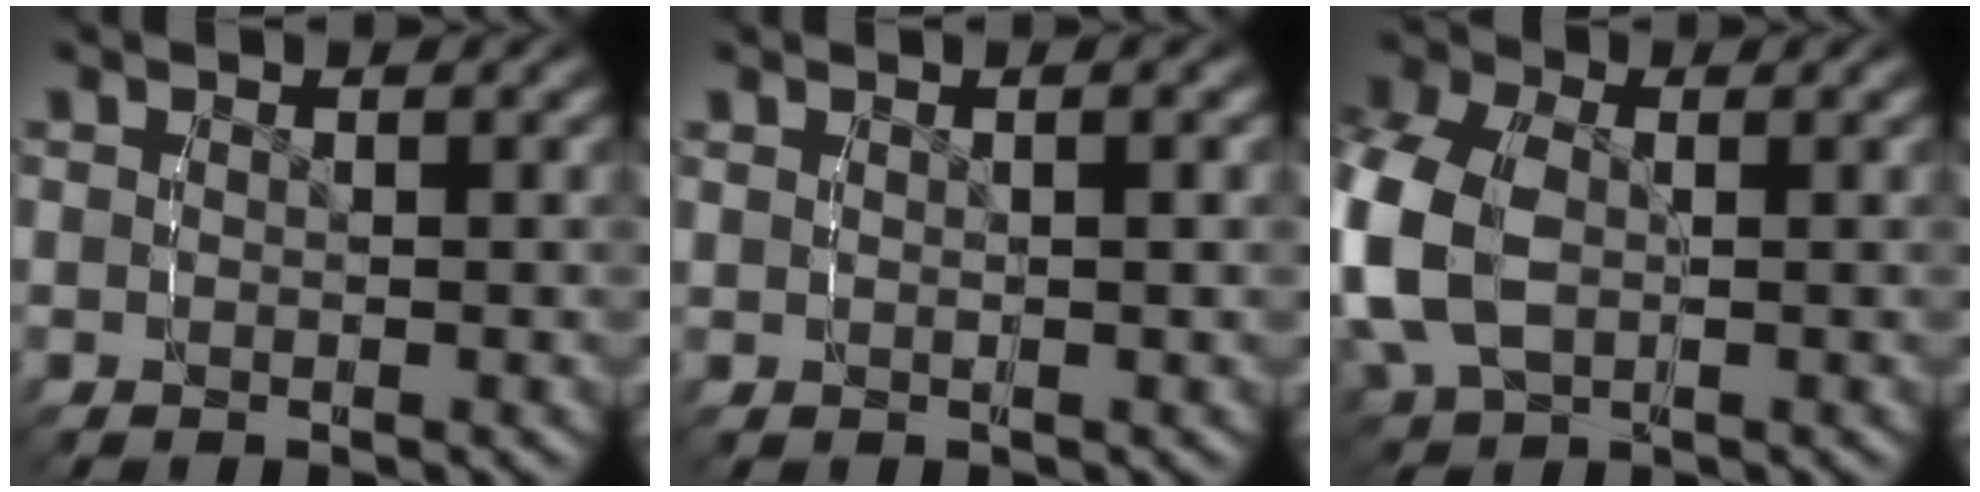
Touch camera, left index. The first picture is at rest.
{"total": 0.9, "force": [0.5, -0.3, 0.7], "torque": [-0.007, -0.001, 0.016]}
{"total": 7.2, "force": [-0.1, 5.6, 4.4], "torque": [-0.140, -0.023, 0.013]}